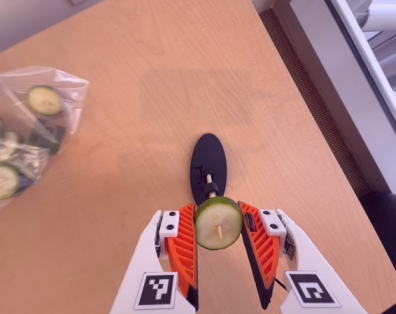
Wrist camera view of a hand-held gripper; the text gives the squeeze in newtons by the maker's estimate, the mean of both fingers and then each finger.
{"total": 11.3, "left": 11.9, "right": 10.6}